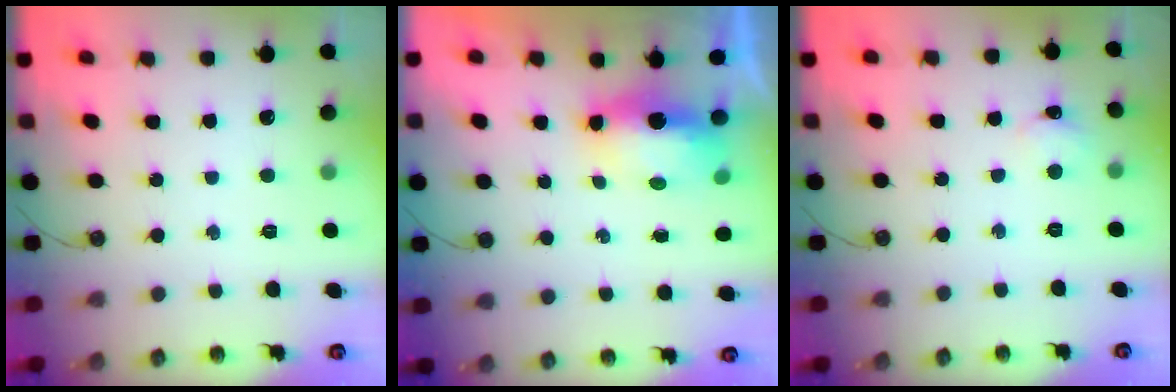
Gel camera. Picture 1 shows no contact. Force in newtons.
{"total": 7.7, "press": 7.7, "slide": 0.4}
{"total": 2.6, "press": 2.6, "slide": 0.4}